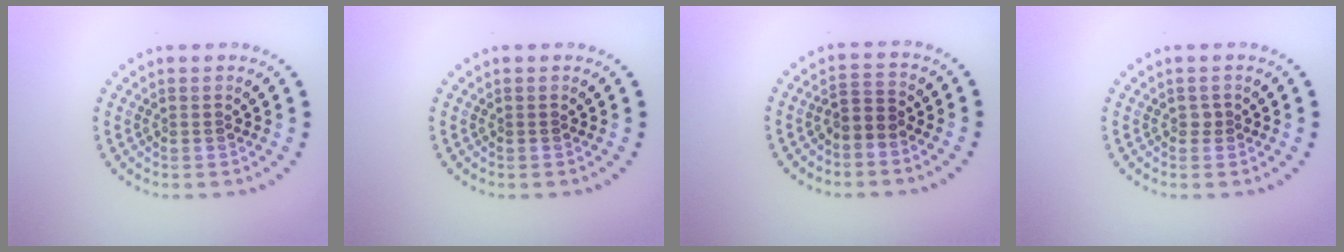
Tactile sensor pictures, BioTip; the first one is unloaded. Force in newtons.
{"total": 0.0}
{"total": 1.9, "press": 1.5, "slide": 1.2}
{"total": 0.6, "press": 0.5, "slide": 0.3}